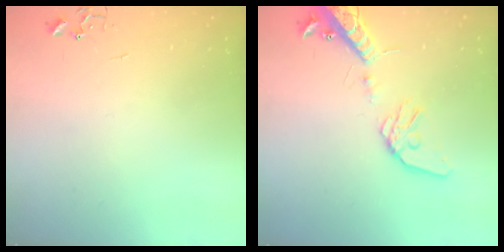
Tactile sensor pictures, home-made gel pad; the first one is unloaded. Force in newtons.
{"total": 18.9, "press": 18.6, "slide": 3.4}